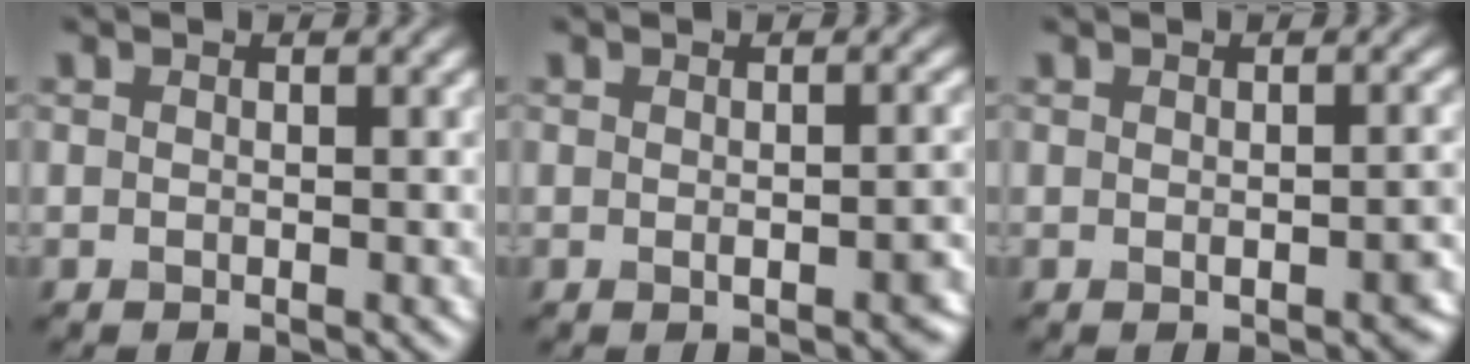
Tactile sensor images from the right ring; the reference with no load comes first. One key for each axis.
{"total": 2.3, "fx": -0.6, "fy": 0.7, "fz": 2.1, "tx": -0.026, "ty": 0.001, "tz": -0.004}
{"total": 2.0, "fx": -0.5, "fy": 0.6, "fz": 1.8, "tx": -0.022, "ty": 0.001, "tz": -0.003}